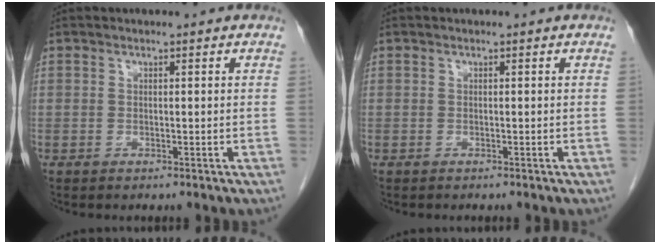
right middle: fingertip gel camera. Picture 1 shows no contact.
{"total": 0.0}